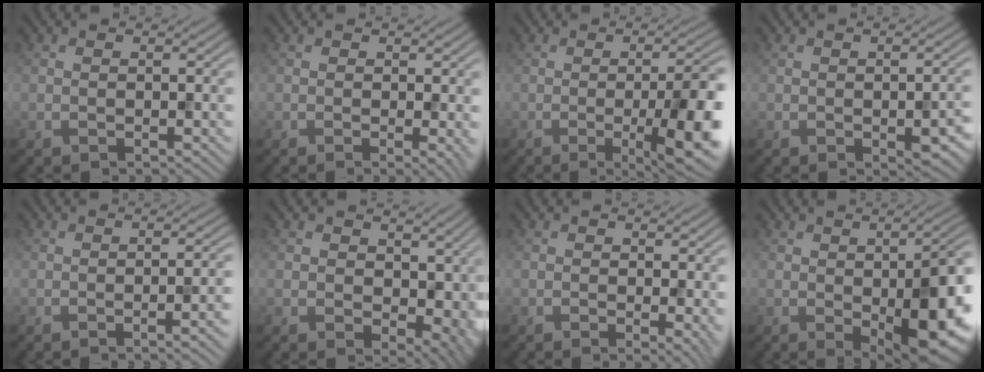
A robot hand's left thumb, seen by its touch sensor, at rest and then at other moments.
{"total": 1.8, "force": [-0.2, 0.3, 1.7], "torque": [-0.024, -0.005, -0.005]}
{"total": 10.5, "force": [-2.5, 2.4, 9.9], "torque": [-0.133, -0.003, -0.040]}
{"total": 3.8, "force": [-1.2, 1.6, 3.2], "torque": [-0.043, -0.010, -0.011]}
{"total": 4.0, "force": [-1.4, 0.9, 3.6], "torque": [-0.033, 0.007, -0.025]}
{"total": 8.5, "force": [0.5, 5.9, 6.1], "torque": [-0.096, -0.028, 0.022]}
{"total": 2.0, "force": [0.0, 0.5, 2.0], "torque": [-0.027, -0.005, -0.002]}
{"total": 13.2, "force": [-2.4, 5.4, 11.8], "torque": [-0.147, -0.017, -0.024]}